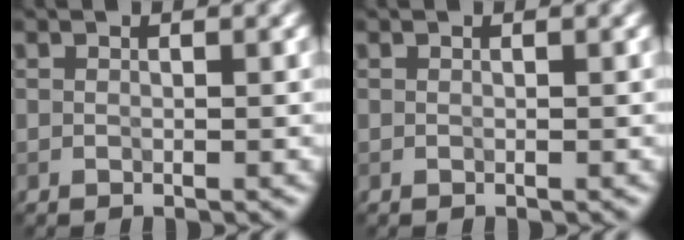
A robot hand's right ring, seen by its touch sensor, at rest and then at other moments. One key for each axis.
{"total": 0.0}